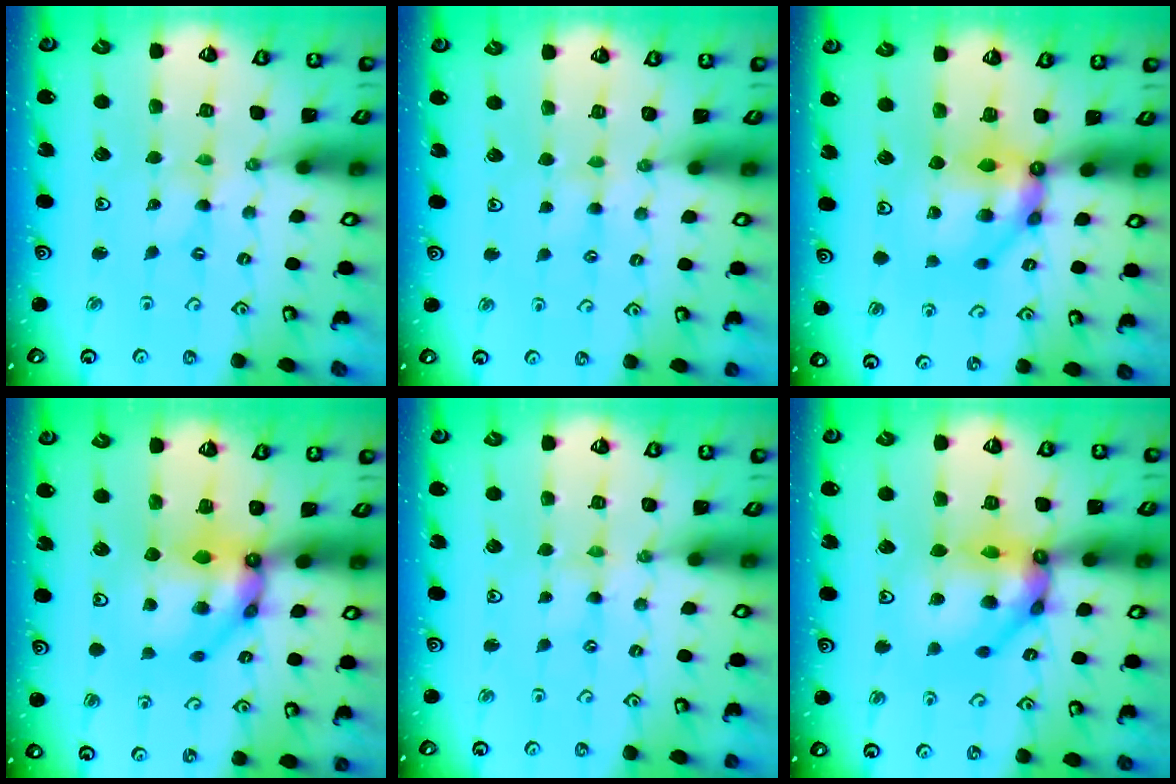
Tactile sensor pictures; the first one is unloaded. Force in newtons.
{"total": 2.7, "press": 2.7, "slide": 0.4}
{"total": 9.4, "press": 9.4, "slide": 0.6}
{"total": 10.3, "press": 10.2, "slide": 1.2}
{"total": 1.3, "press": 1.3, "slide": 0.3}
{"total": 15.4, "press": 15.3, "slide": 1.9}